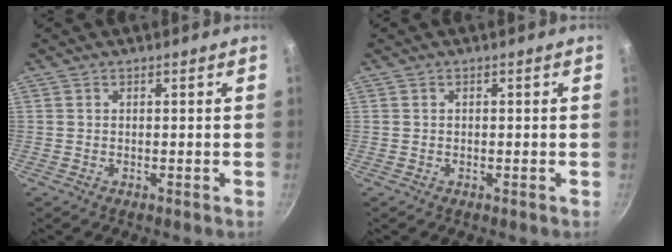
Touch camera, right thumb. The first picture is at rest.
{"total": 0.0}